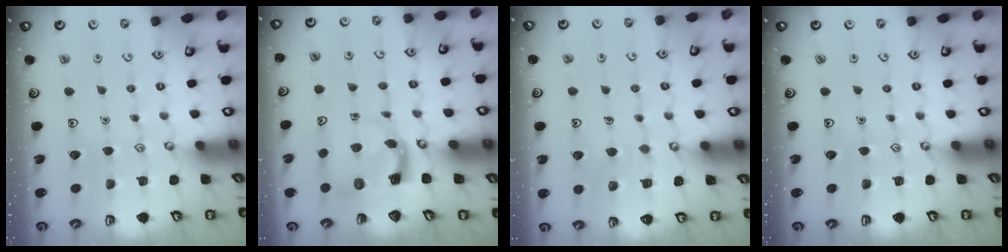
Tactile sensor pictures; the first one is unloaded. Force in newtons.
{"total": 3.8, "press": 3.7, "slide": 0.7}
{"total": 6.7, "press": 6.6, "slide": 0.5}
{"total": 0.0}